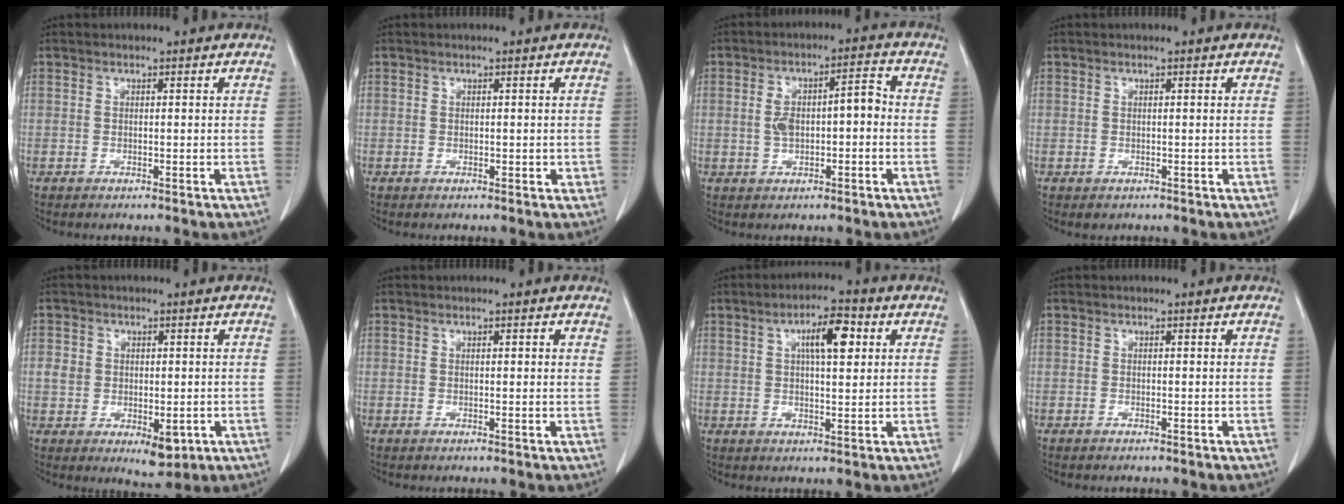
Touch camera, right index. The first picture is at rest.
{"total": 1.0, "force": [-0.1, 0.6, 0.9], "torque": [-0.011, 0.002, 0.000]}
{"total": 6.8, "force": [-0.4, 2.7, 6.2], "torque": [-0.115, 0.030, -0.005]}
{"total": 0.7, "force": [-0.2, 0.6, 0.1], "torque": [-0.003, 0.003, 0.001]}
{"total": 6.7, "force": [-1.1, 4.6, 4.8], "torque": [-0.058, -0.001, -0.003]}
{"total": 1.0, "force": [0.5, 0.2, 0.9], "torque": [-0.015, 0.001, 0.005]}
{"total": 6.9, "force": [2.4, 2.0, 6.2], "torque": [-0.103, 0.012, 0.036]}
{"total": 0.0}